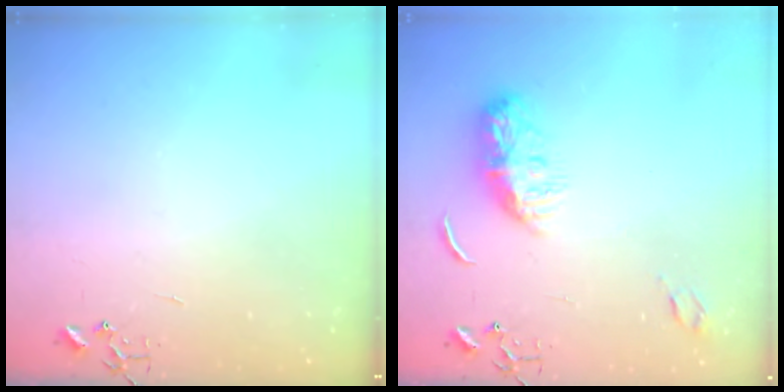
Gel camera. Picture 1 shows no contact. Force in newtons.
{"total": 9.4, "press": 9.4, "slide": 0.4}